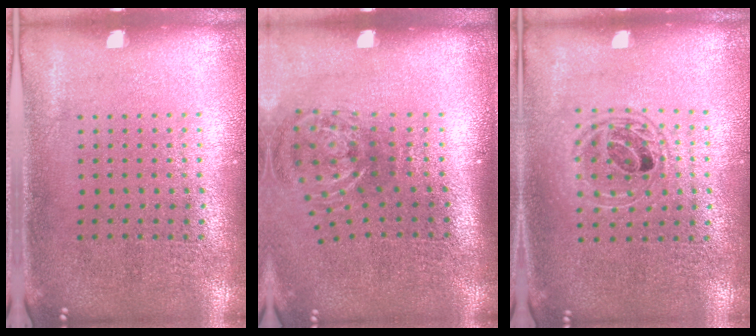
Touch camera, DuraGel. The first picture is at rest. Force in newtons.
{"total": 1.8, "press": 1.3, "slide": 1.3}
{"total": 1.4, "press": 1.3, "slide": 0.7}